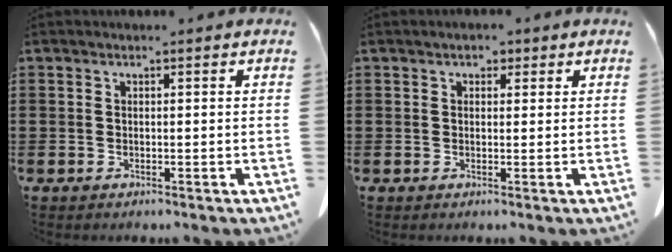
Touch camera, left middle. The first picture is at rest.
{"total": 1.5, "force": [1.0, 0.9, 0.6], "torque": [-0.007, 0.002, 0.017]}